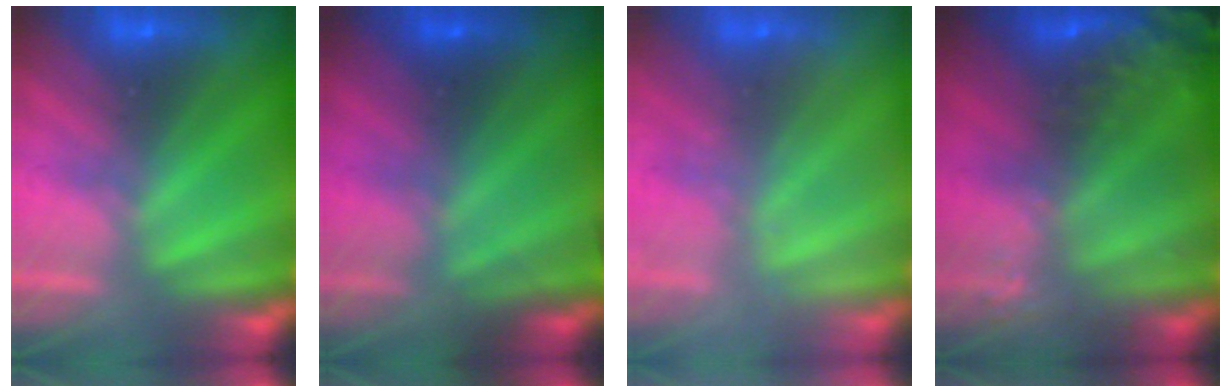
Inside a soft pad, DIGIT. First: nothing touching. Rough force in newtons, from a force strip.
{"total": 4.5}
{"total": 2.2}
{"total": 8.5}